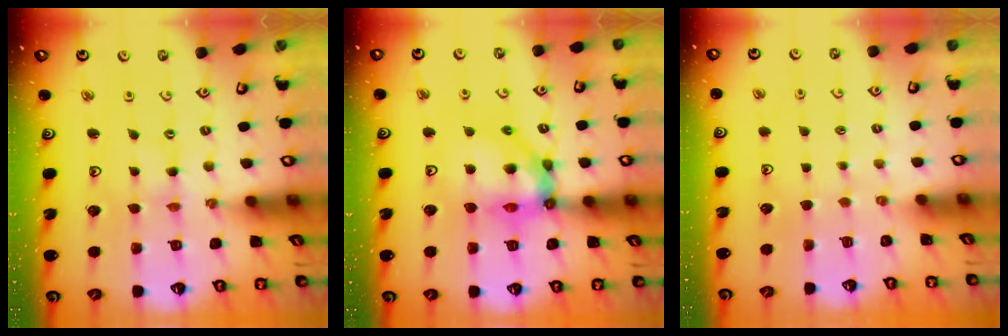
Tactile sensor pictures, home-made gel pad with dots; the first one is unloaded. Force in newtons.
{"total": 13.0, "press": 12.9, "slide": 1.5}
{"total": 0.6, "press": 0.6, "slide": 0.1}